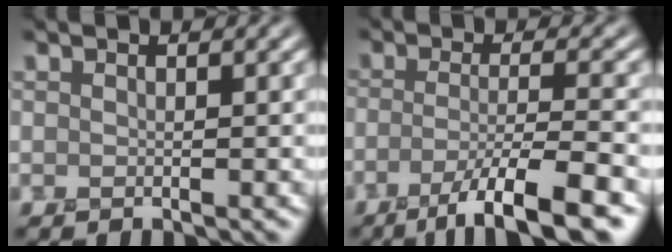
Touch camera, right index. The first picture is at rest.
{"total": 7.3, "force": [-4.1, 1.3, 5.9], "torque": [-0.090, -0.001, -0.075]}